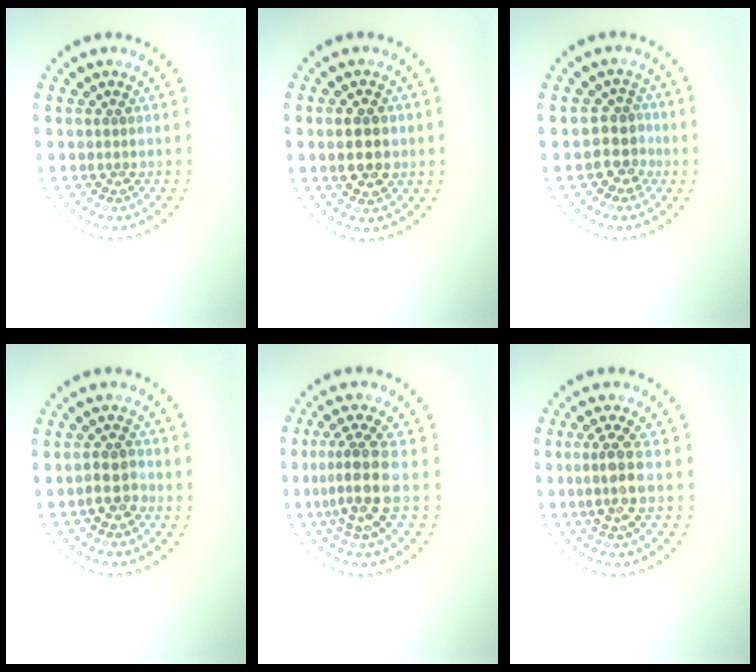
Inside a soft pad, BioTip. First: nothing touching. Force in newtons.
{"total": 4.3, "press": 4.3, "slide": 0.1}
{"total": 2.6, "press": 2.2, "slide": 1.4}
{"total": 2.3, "press": 2.2, "slide": 0.7}
{"total": 4.1, "press": 3.3, "slide": 2.5}
{"total": 2.7, "press": 2.1, "slide": 1.6}